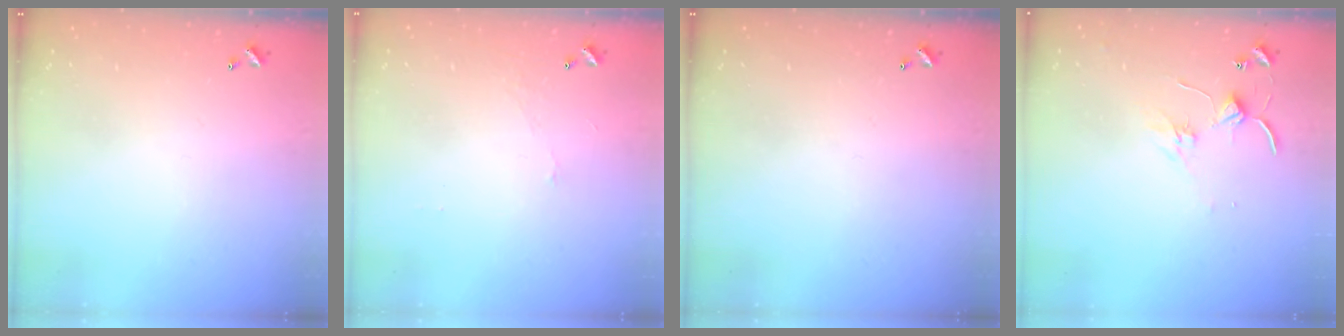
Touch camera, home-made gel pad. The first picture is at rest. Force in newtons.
{"total": 0.0}
{"total": 0.0}
{"total": 1.4, "press": 1.3, "slide": 0.2}